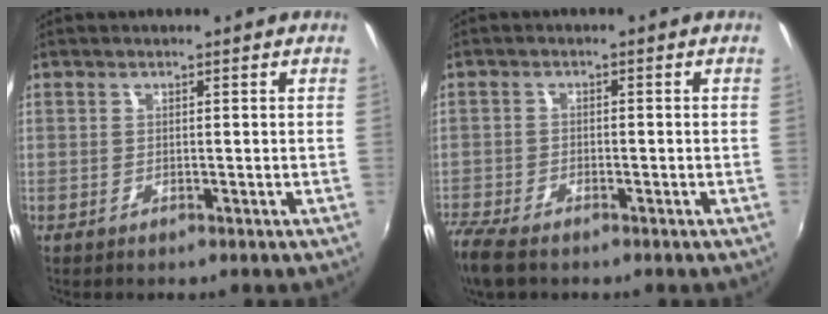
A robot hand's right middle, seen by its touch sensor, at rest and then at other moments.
{"total": 7.3, "force": [-5.6, 2.6, 3.9], "torque": [-0.107, -0.027, -0.110]}